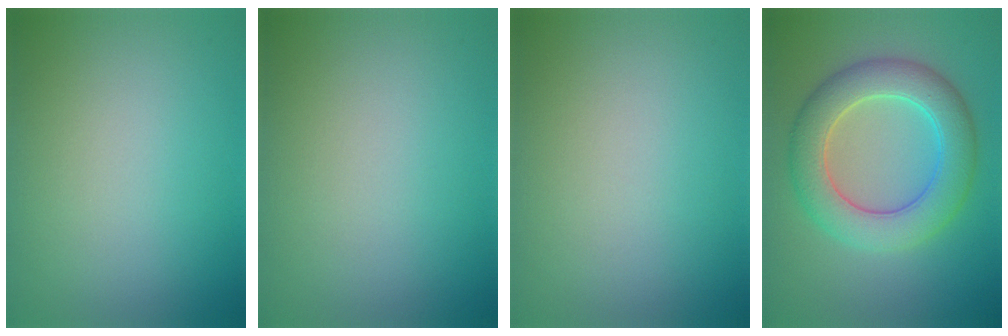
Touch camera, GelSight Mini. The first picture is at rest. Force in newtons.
{"total": 0.0}
{"total": 0.0}
{"total": 6.8, "press": 6.8, "slide": 0.3}